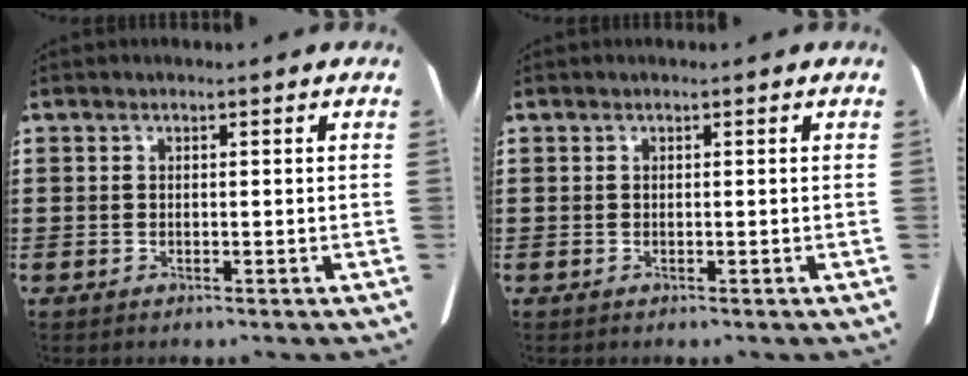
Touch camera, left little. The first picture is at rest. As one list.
[{"total": 0.0}]